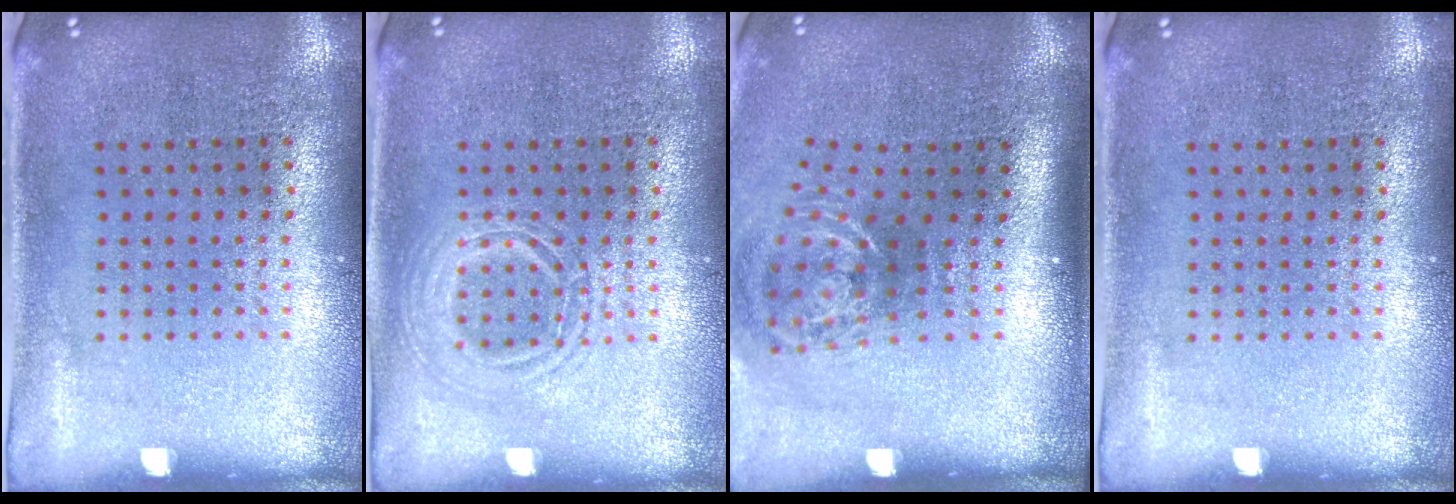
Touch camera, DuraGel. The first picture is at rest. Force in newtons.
{"total": 2.2, "press": 2.2, "slide": 0.3}
{"total": 2.0, "press": 1.2, "slide": 1.6}
{"total": 0.0}